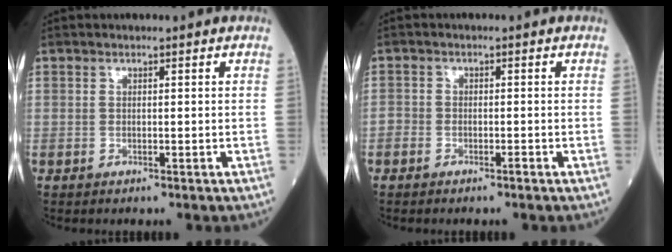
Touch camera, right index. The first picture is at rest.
{"total": 1.5, "force": [-1.1, 0.8, 0.7], "torque": [-0.008, 0.003, -0.021]}